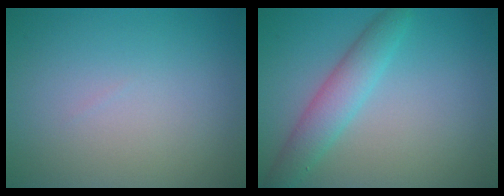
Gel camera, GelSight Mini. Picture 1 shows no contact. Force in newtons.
{"total": 3.6, "press": 3.6, "slide": 0.1}